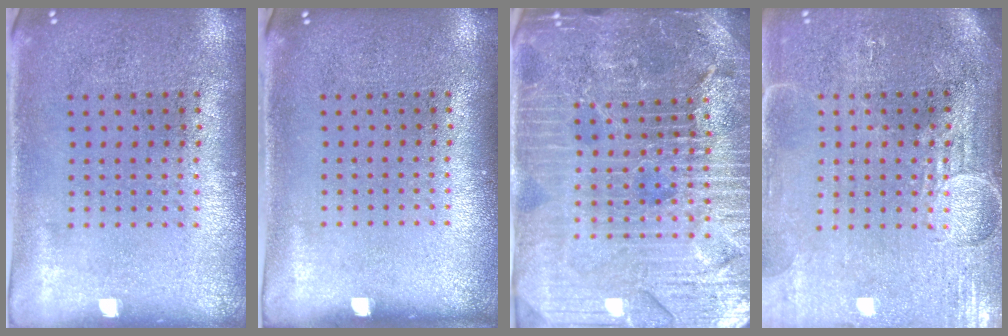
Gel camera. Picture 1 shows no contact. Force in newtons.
{"total": 0.0}
{"total": 5.4, "press": 4.9, "slide": 2.3}
{"total": 3.9, "press": 3.5, "slide": 1.7}